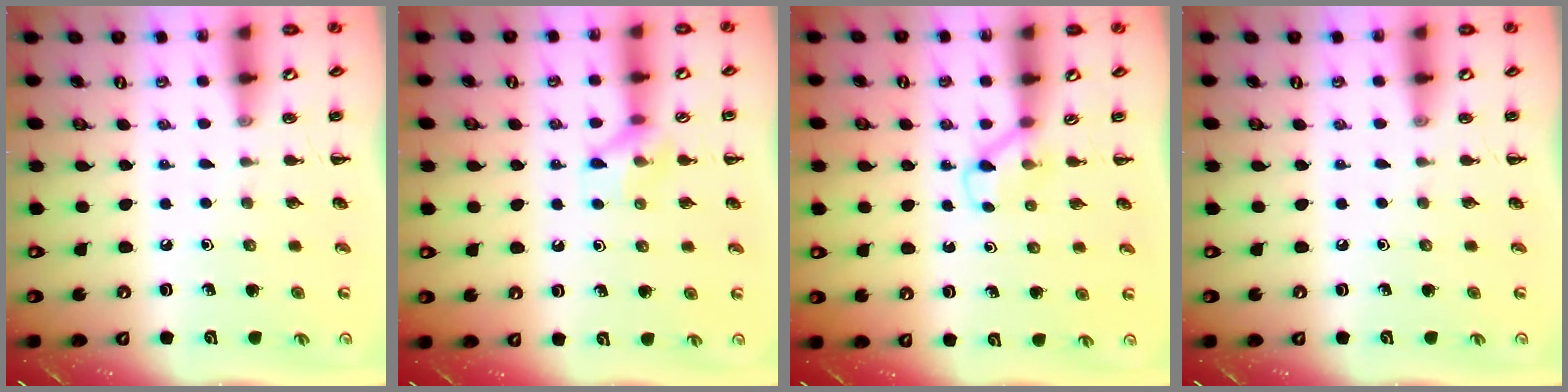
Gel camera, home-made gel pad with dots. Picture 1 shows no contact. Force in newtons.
{"total": 8.6, "press": 8.5, "slide": 1.3}
{"total": 3.0, "press": 2.8, "slide": 0.9}
{"total": 0.0}